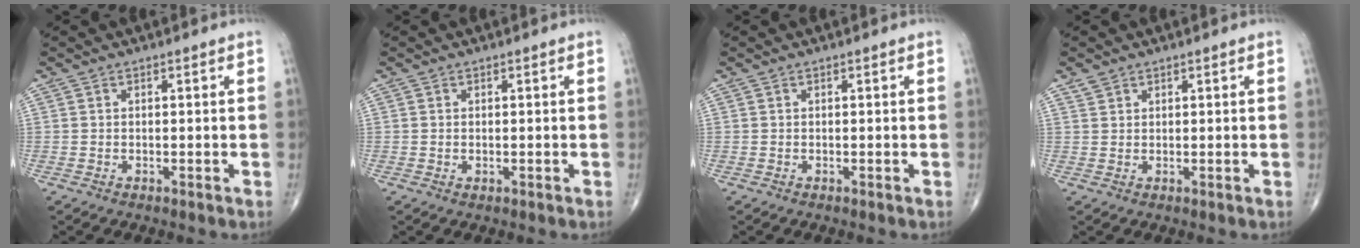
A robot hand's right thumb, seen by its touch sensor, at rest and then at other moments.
{"total": 0.5, "force": [0.0, 0.3, 0.4], "torque": [-0.010, -0.003, 0.002]}
{"total": 0.0}
{"total": 1.6, "force": [1.2, 1.0, 0.4], "torque": [0.000, 0.000, 0.022]}